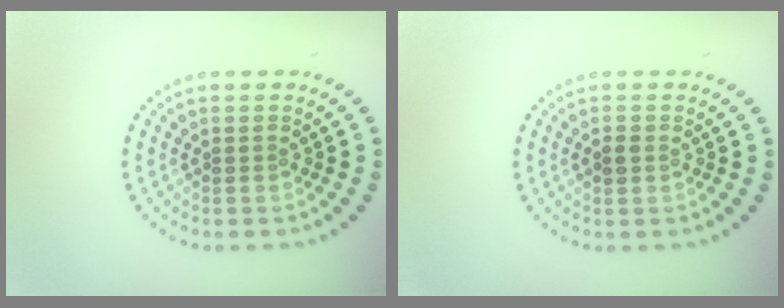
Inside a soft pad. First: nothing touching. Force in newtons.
{"total": 1.0, "press": 1.0, "slide": 0.1}